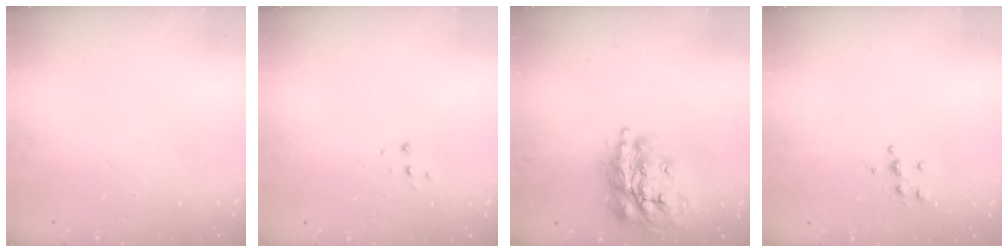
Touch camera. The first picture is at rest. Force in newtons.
{"total": 4.3, "press": 4.3, "slide": 0.4}
{"total": 17.2, "press": 17.1, "slide": 1.5}
{"total": 5.5, "press": 5.4, "slide": 0.9}